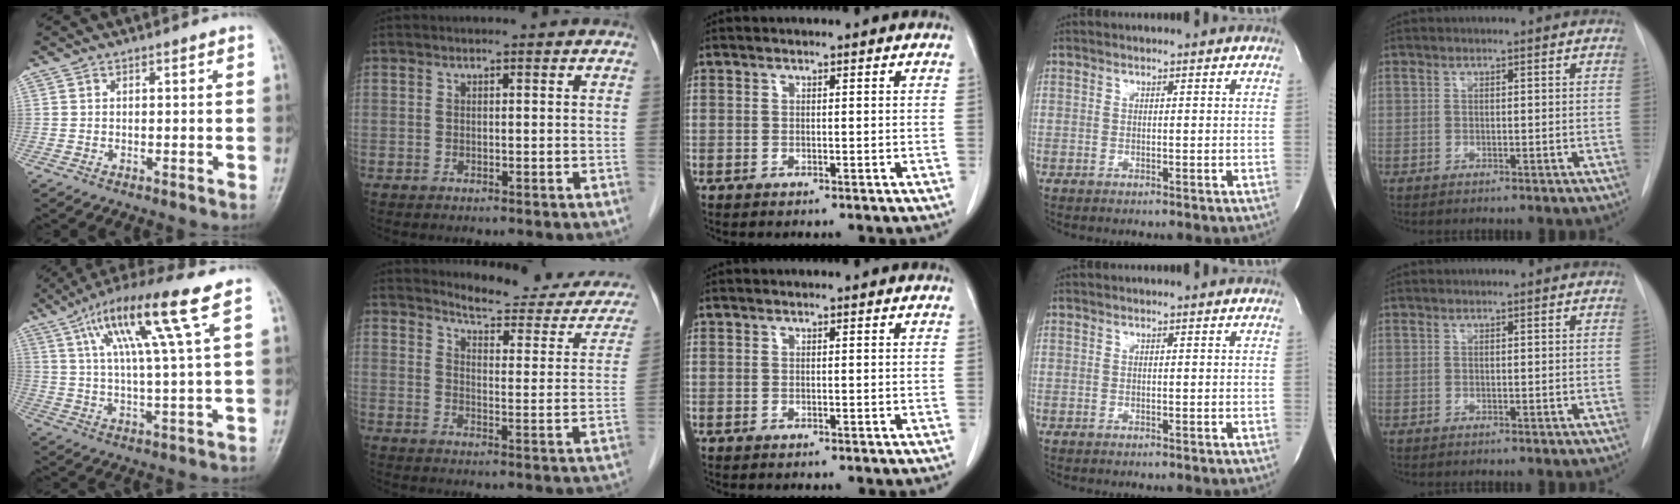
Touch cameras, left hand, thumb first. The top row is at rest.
{"thumb": {"total": 15.1, "force": [6.7, 0.8, 13.5], "torque": [-0.250, -0.005, 0.116]}, "index": {"total": 16.9, "force": [15.9, 3.3, 4.4], "torque": [-0.034, -0.067, 0.173]}}